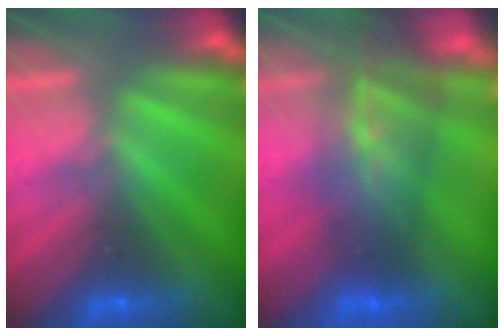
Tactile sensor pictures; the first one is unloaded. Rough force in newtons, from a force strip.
{"total": 10.1}